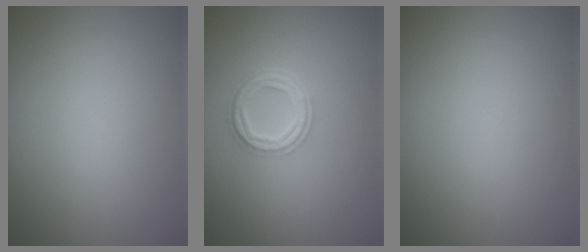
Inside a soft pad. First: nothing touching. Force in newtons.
{"total": 4.0, "press": 3.0, "slide": 2.7}
{"total": 0.0}